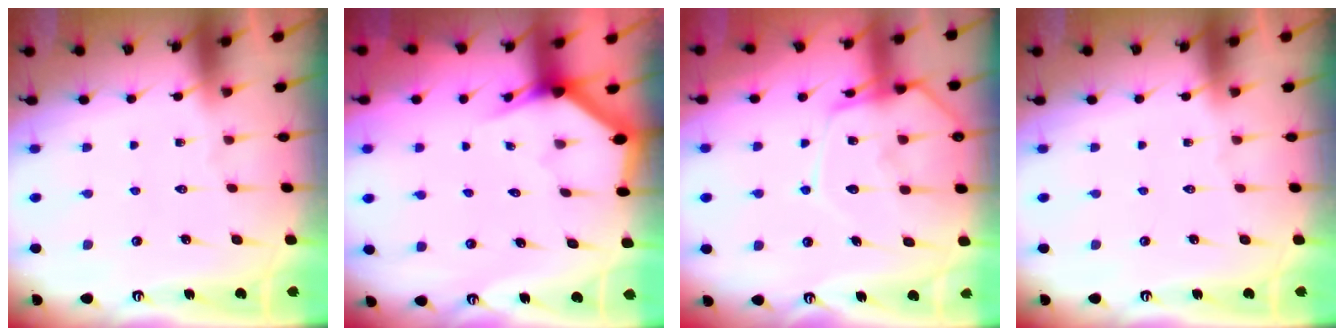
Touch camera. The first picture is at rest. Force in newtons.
{"total": 3.1, "press": 3.1, "slide": 0.1}
{"total": 13.2, "press": 13.1, "slide": 1.2}
{"total": 0.0}